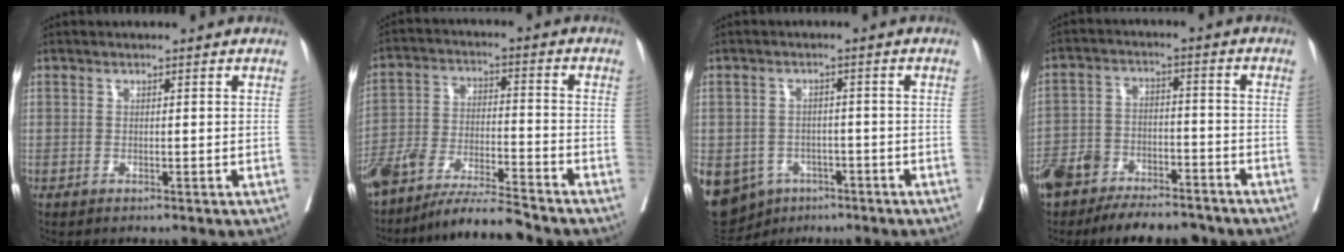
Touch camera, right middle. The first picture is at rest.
{"total": 11.2, "force": [-10.2, -0.1, 4.7], "torque": [-0.078, -0.006, -0.187]}
{"total": 17.0, "force": [-7.8, 13.6, 6.4], "torque": [-0.192, 0.002, -0.100]}
{"total": 14.2, "force": [-11.7, 5.3, 6.1], "torque": [-0.100, 0.014, -0.184]}